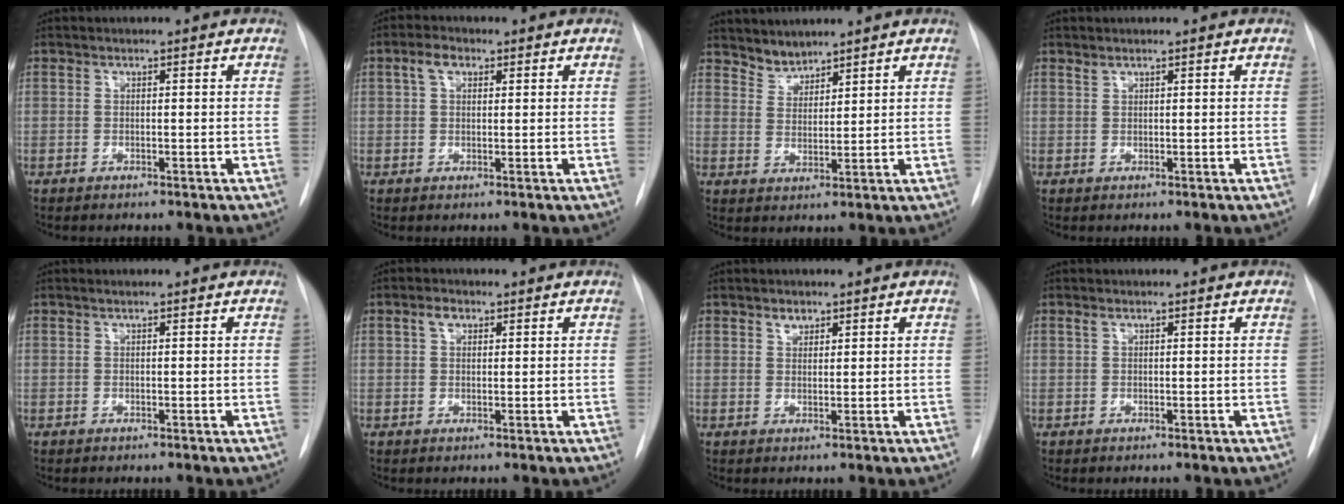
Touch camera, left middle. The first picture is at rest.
{"total": 3.1, "force": [1.4, 1.8, 2.1], "torque": [-0.046, 0.016, 0.026]}
{"total": 3.3, "force": [3.1, 1.0, -0.2], "torque": [0.008, 0.007, 0.061]}
{"total": 0.6, "force": [0.6, 0.1, 0.1], "torque": [-0.005, 0.002, 0.013]}
{"total": 0.0}
{"total": 2.1, "force": [1.1, 1.3, 1.3], "torque": [-0.027, 0.009, 0.019]}
{"total": 1.6, "force": [1.2, 1.0, 0.5], "torque": [-0.007, 0.000, 0.019]}
{"total": 0.6, "force": [0.4, 0.2, 0.3], "torque": [-0.012, 0.009, 0.009]}